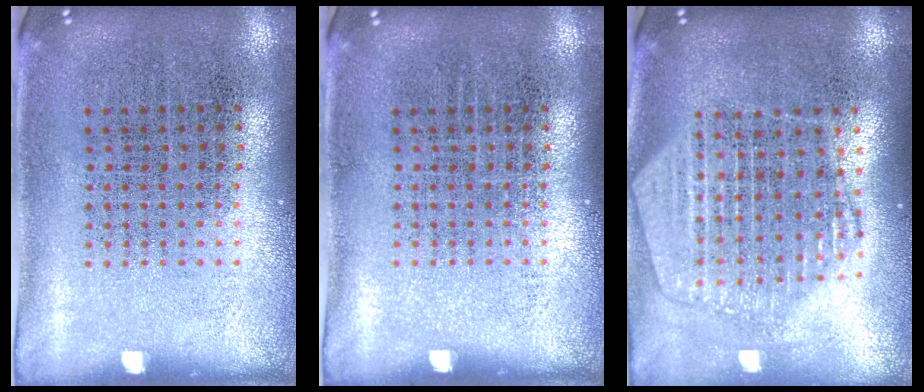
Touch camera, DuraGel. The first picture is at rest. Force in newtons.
{"total": 0.0}
{"total": 2.2, "press": 1.9, "slide": 1.0}